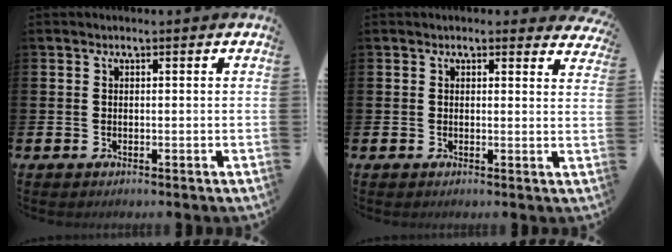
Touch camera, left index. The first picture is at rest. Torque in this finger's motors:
{"motor_torque": [0.92, -1.22, 0.18, 0.08]}